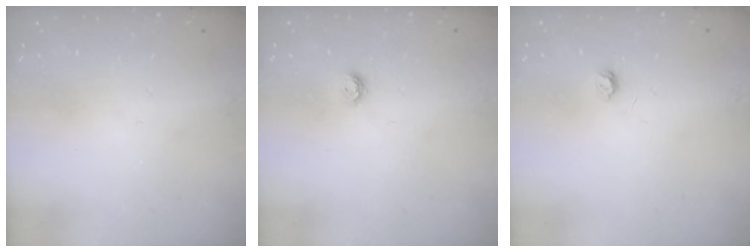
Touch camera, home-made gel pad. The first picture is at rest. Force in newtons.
{"total": 4.6, "press": 4.6, "slide": 0.5}
{"total": 3.1, "press": 3.1, "slide": 0.5}